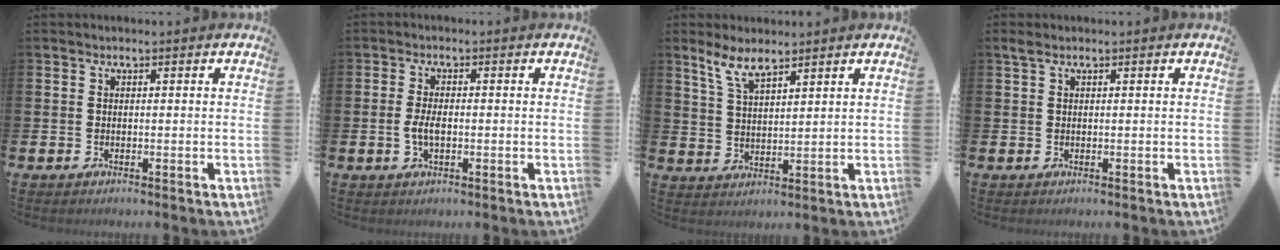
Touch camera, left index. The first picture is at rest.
{"total": 2.8, "force": [-0.3, 1.3, 2.5], "torque": [-0.038, -0.001, -0.009]}
{"total": 5.2, "force": [4.5, 1.1, 2.4], "torque": [-0.066, -0.012, 0.081]}
{"total": 0.9, "force": [0.6, 0.2, 0.6], "torque": [-0.020, 0.007, 0.010]}